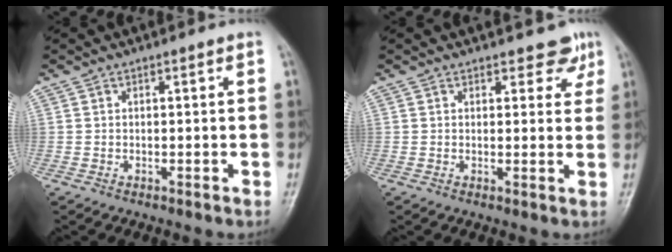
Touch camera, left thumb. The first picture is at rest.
{"total": 3.7, "force": [2.7, 2.1, 1.3], "torque": [0.012, -0.015, 0.029]}